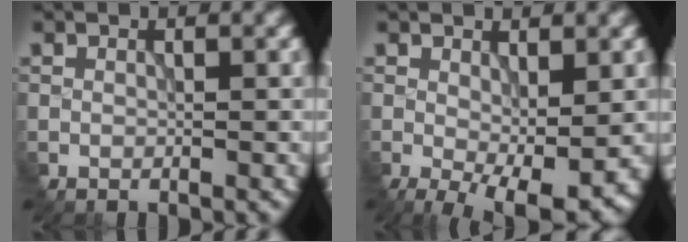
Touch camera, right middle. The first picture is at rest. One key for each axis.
{"total": 5.3, "fx": -1.0, "fy": 2.0, "fz": 4.8, "tx": -0.080, "ty": -0.019, "tz": -0.007}